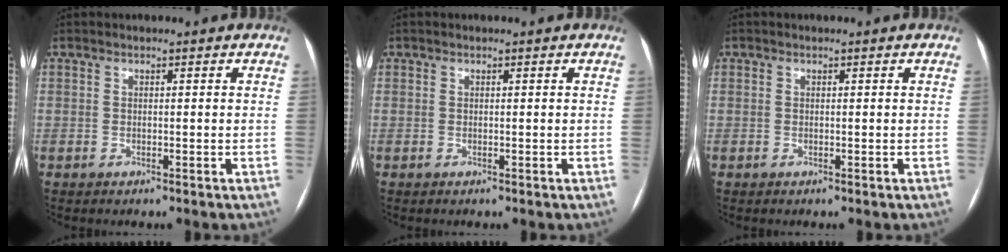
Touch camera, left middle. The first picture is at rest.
{"total": 0.0}
{"total": 0.0}